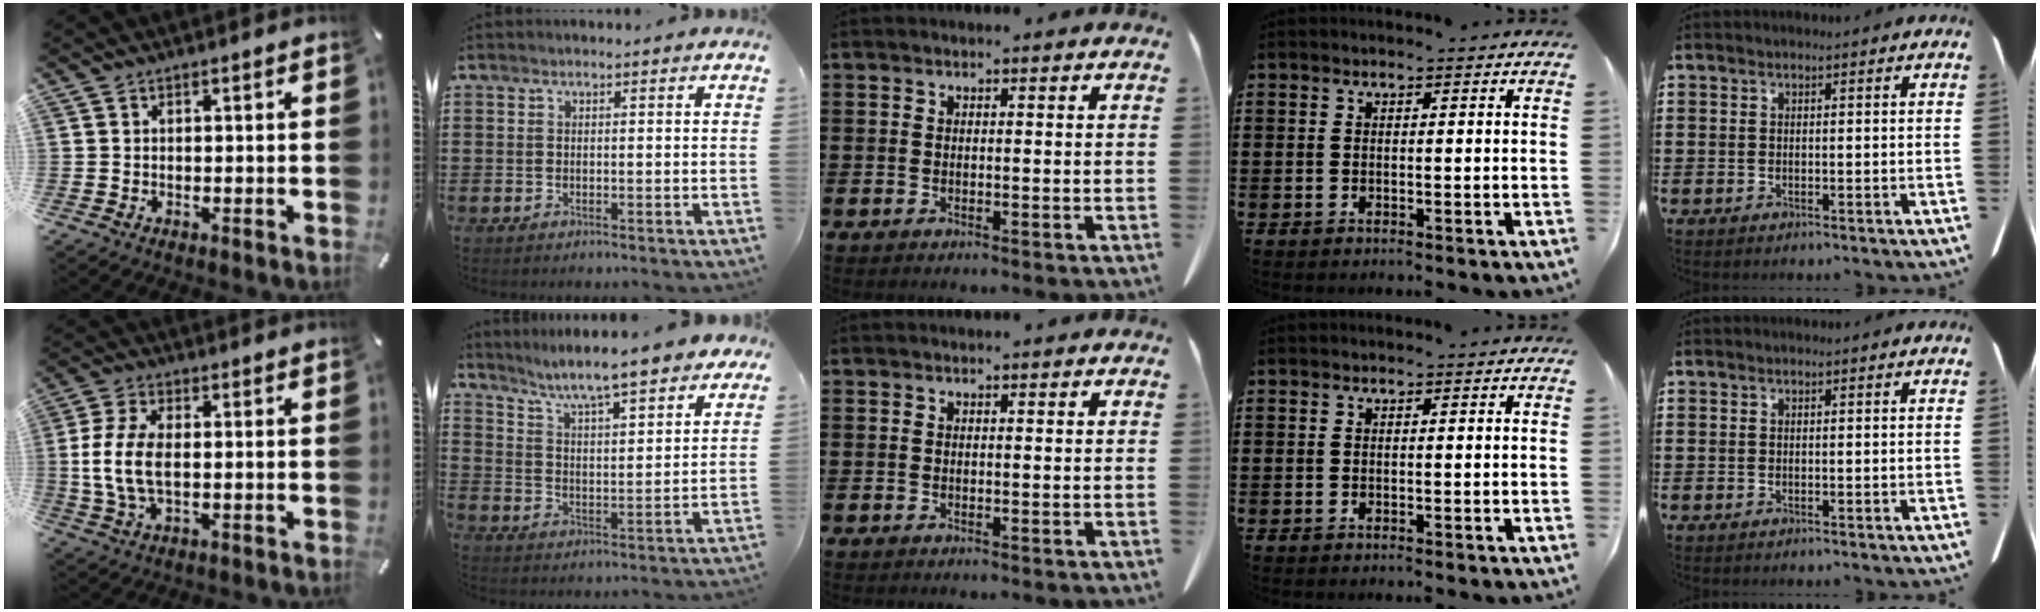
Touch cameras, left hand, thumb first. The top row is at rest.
{"thumb": {"total": 9.9, "force": [0.0, 5.0, 8.6], "torque": [-0.187, -0.004, -0.001]}, "index": {"total": 6.6, "force": [6.0, -0.2, 2.7], "torque": [-0.078, -0.039, 0.098]}}